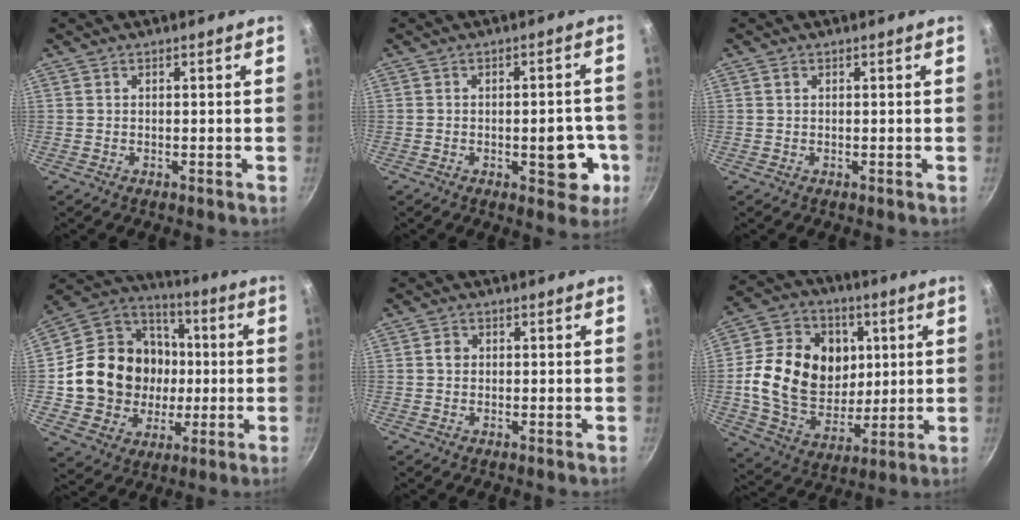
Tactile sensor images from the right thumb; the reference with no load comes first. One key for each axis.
{"total": 8.5, "fx": -2.4, "fy": 4.2, "fz": 6.9, "tx": -0.048, "ty": 0.016, "tz": -0.028}
{"total": 0.7, "fx": 0.3, "fy": 0.5, "fz": 0.4, "tx": -0.006, "ty": 0.000, "tz": 0.005}
{"total": 21.1, "fx": -0.4, "fy": 18.8, "fz": 9.6, "tx": -0.140, "ty": 0.029, "tz": 0.004}
{"total": 2.9, "fx": 0.2, "fy": 2.6, "fz": 1.2, "tx": -0.006, "ty": 0.006, "tz": 0.000}
{"total": 20.9, "fx": 2.9, "fy": 16.3, "fz": 12.7, "tx": -0.203, "ty": -0.003, "tz": 0.054}